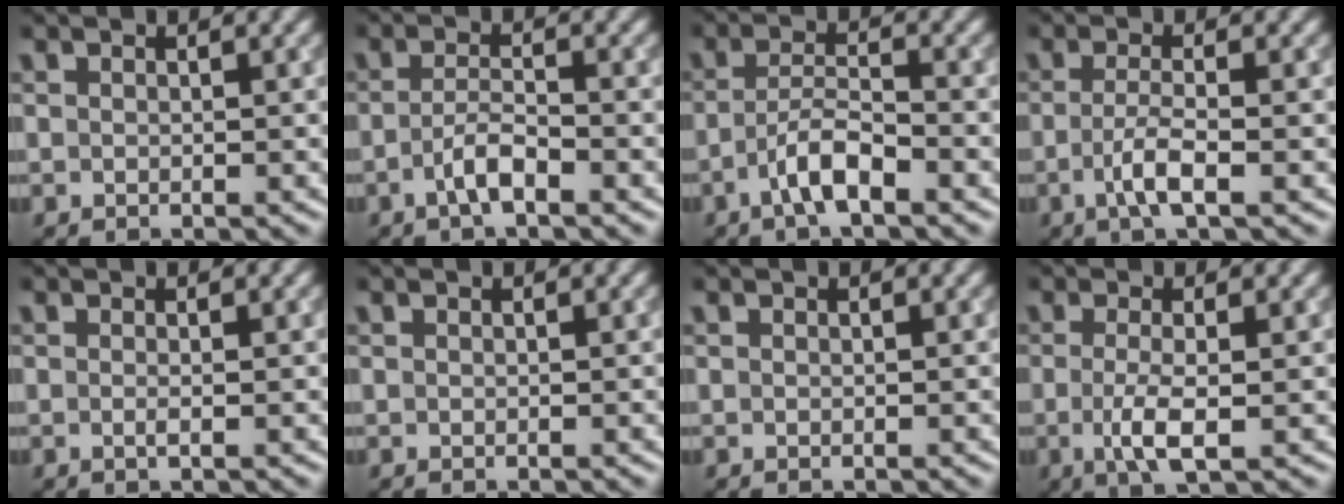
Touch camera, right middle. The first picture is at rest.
{"total": 2.4, "force": [-1.2, 0.5, 2.0], "torque": [-0.040, 0.007, -0.029]}
{"total": 3.4, "force": [-2.0, 0.7, 2.7], "torque": [-0.055, 0.011, -0.043]}
{"total": 2.9, "force": [-0.9, 0.6, 2.7], "torque": [-0.053, -0.001, -0.022]}
{"total": 0.8, "force": [-0.1, 0.2, 0.8], "torque": [-0.014, -0.002, -0.004]}
{"total": 0.0}
{"total": 0.0}
{"total": 3.4, "force": [-0.6, 0.9, 3.2], "torque": [-0.068, -0.009, -0.011]}